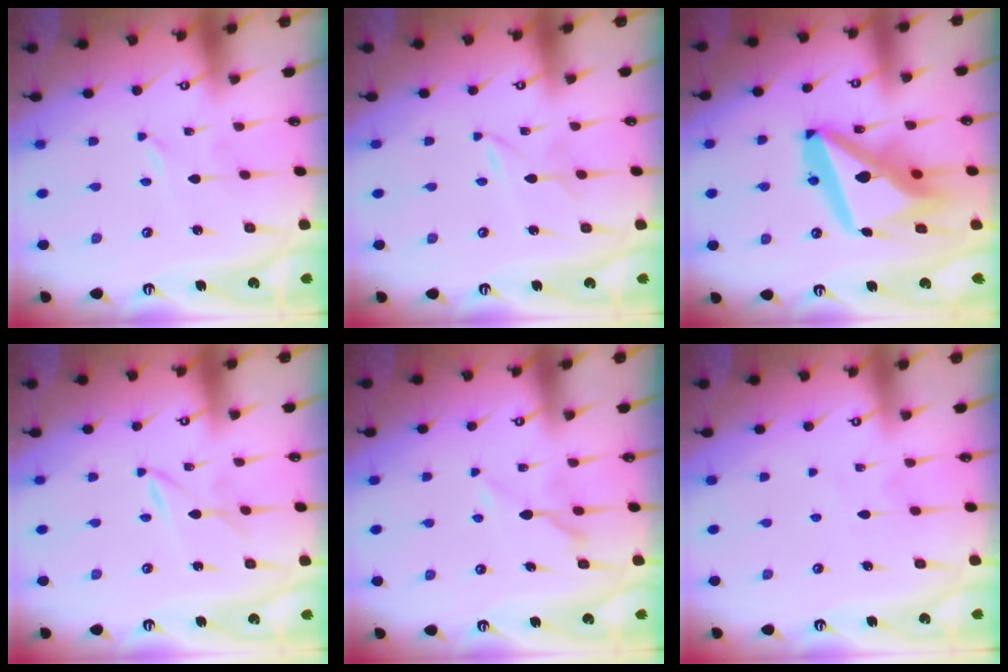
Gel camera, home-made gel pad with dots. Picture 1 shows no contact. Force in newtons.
{"total": 1.7, "press": 1.7, "slide": 0.0}
{"total": 20.9, "press": 20.7, "slide": 2.5}
{"total": 2.1, "press": 2.1, "slide": 0.3}
{"total": 5.6, "press": 5.5, "slide": 0.7}
{"total": 4.3, "press": 4.3, "slide": 0.5}